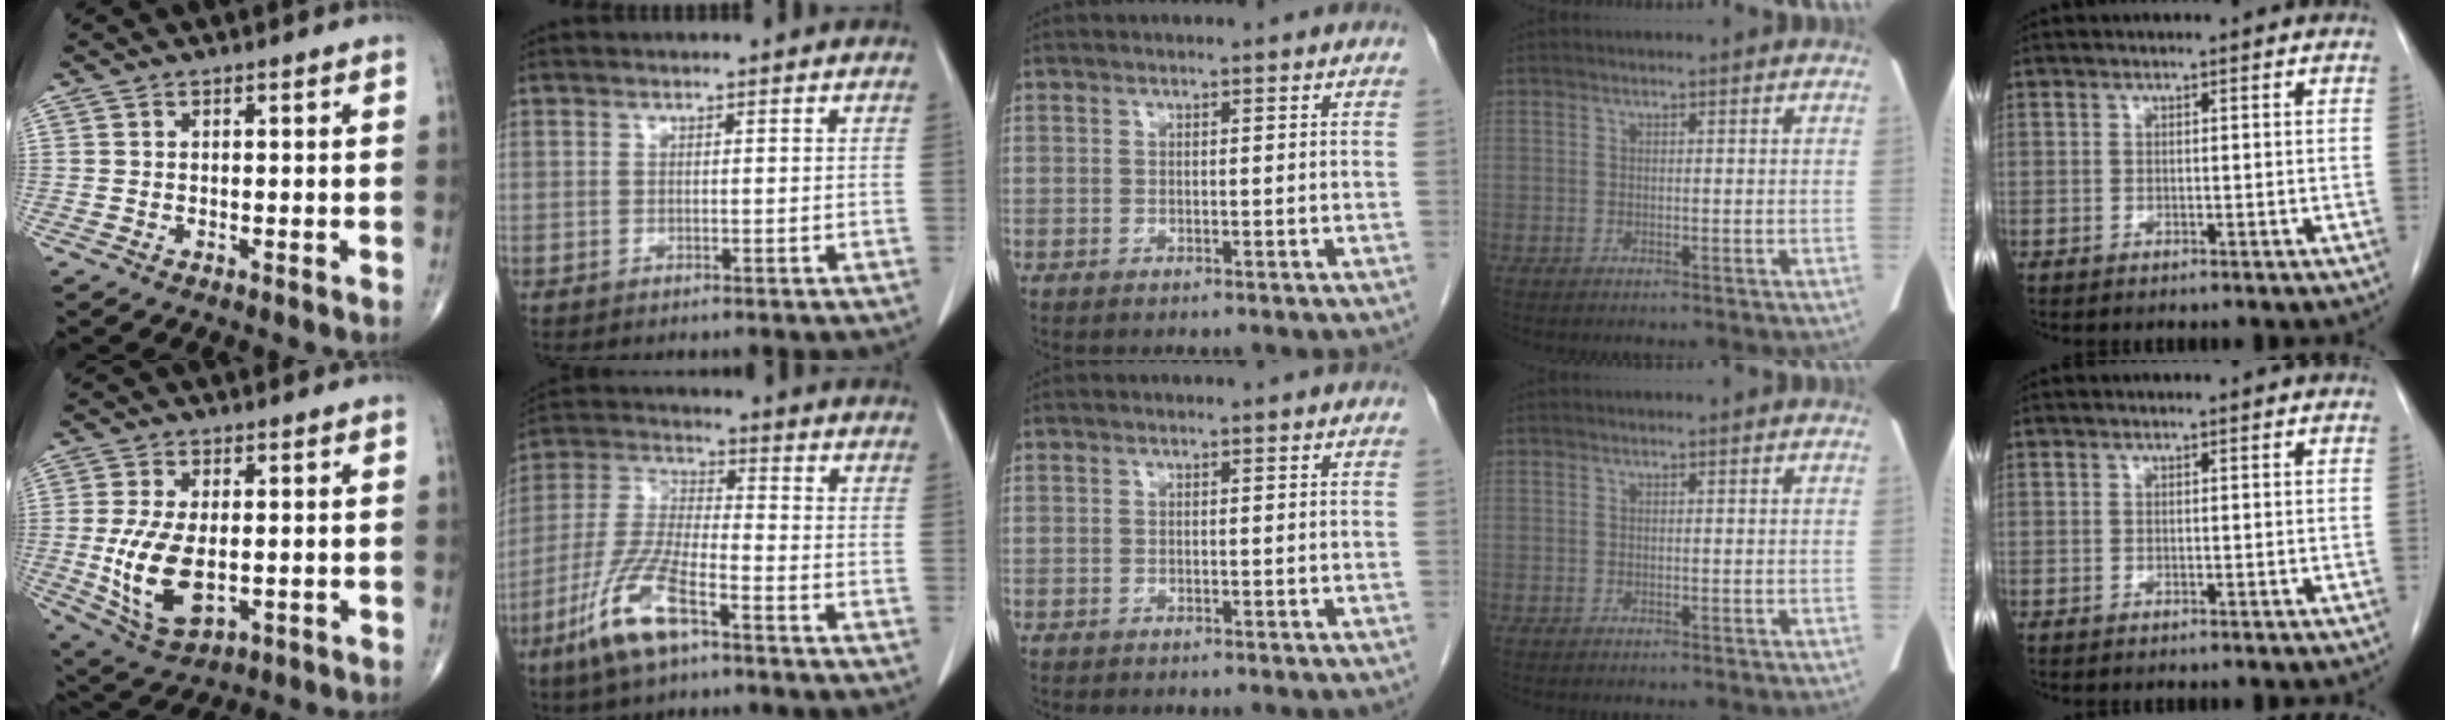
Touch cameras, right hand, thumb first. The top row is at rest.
{"thumb": {"total": 12.4, "force": [-1.4, 6.6, 10.5], "torque": [-0.207, -0.015, -0.012]}, "index": {"total": 11.8, "force": [-6.7, 2.7, 9.4], "torque": [-0.207, -0.016, -0.128]}}